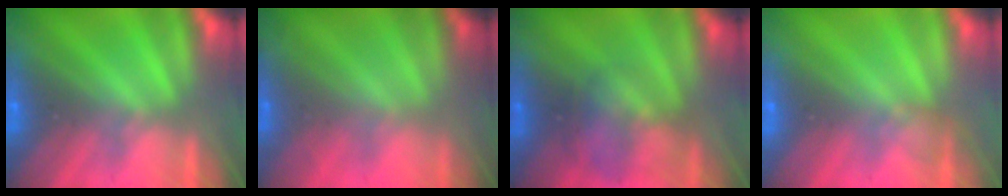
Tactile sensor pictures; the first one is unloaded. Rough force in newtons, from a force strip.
{"total": 1.5}
{"total": 2.3}
{"total": 2.1}